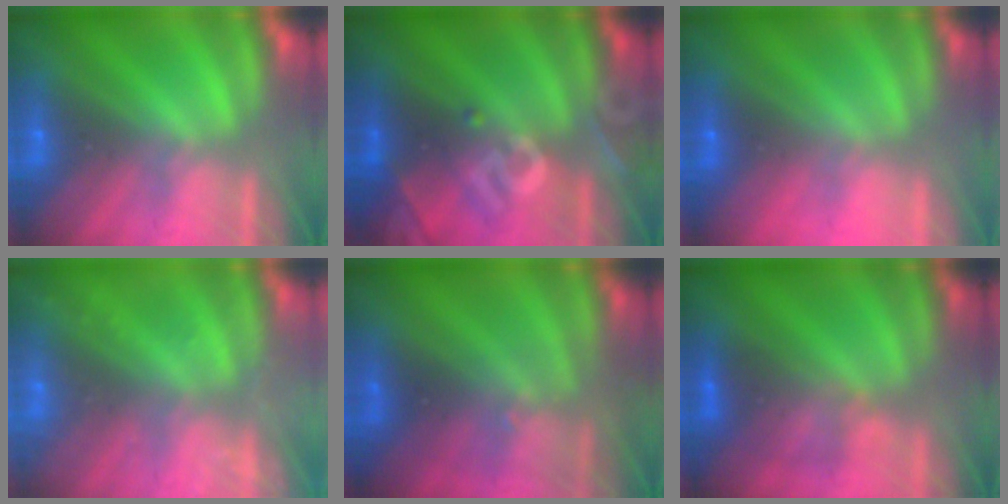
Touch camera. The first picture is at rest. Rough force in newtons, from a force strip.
{"total": 2.7}
{"total": 3.1}
{"total": 2.6}
{"total": 3.0}
{"total": 2.5}